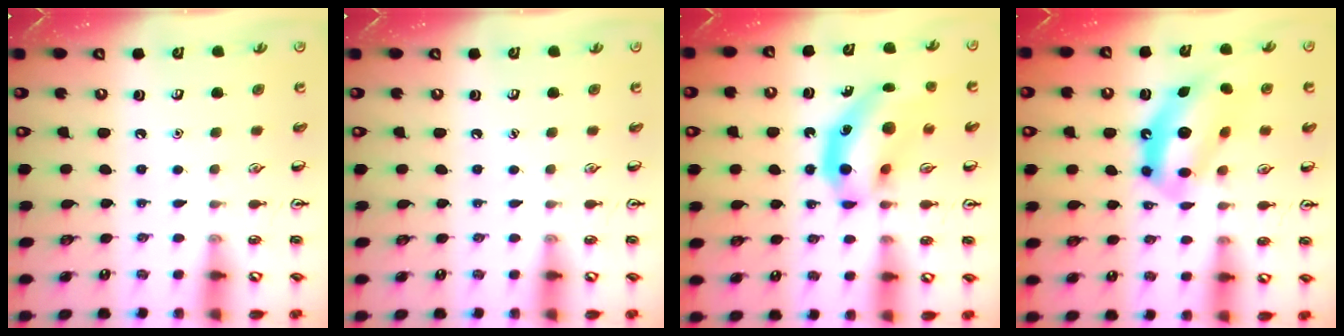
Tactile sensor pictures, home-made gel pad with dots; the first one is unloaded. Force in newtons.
{"total": 0.0}
{"total": 12.1, "press": 11.6, "slide": 3.5}
{"total": 11.1, "press": 10.5, "slide": 3.6}